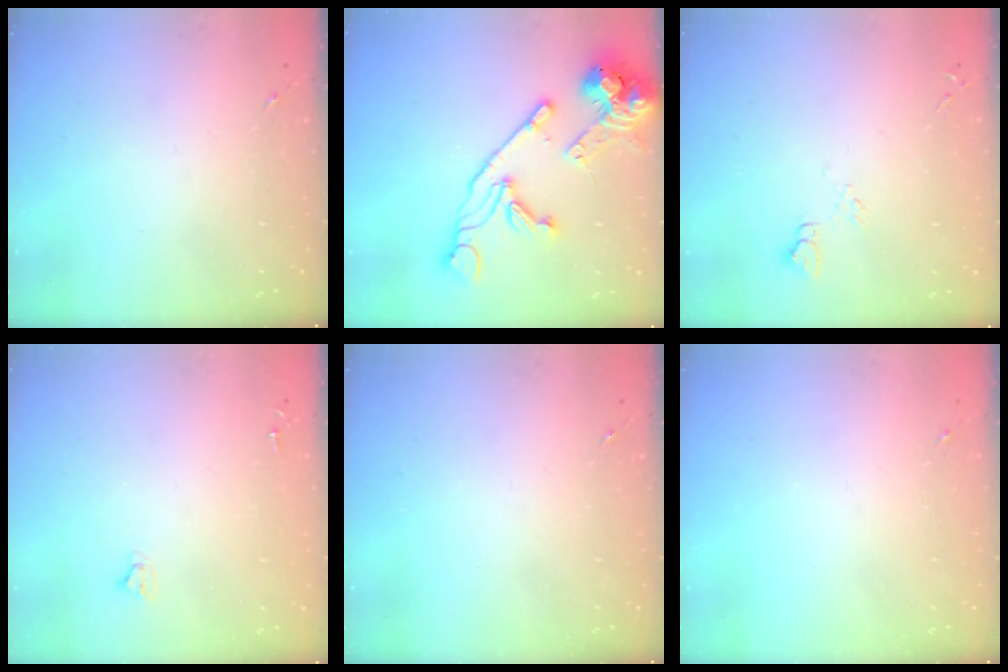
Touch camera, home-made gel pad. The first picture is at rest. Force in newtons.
{"total": 18.4, "press": 18.2, "slide": 2.3}
{"total": 4.6, "press": 4.6, "slide": 0.5}
{"total": 2.0, "press": 2.0, "slide": 0.2}
{"total": 0.0}
{"total": 0.0}